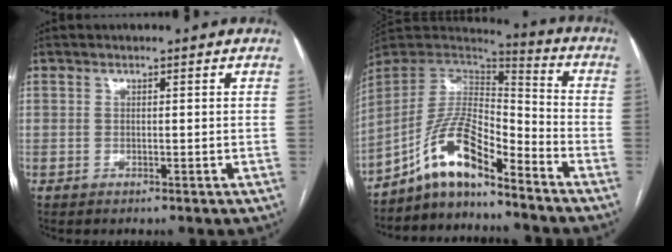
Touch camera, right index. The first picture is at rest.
{"total": 11.6, "force": [-8.4, 2.7, 7.6], "torque": [-0.149, 0.028, -0.153]}